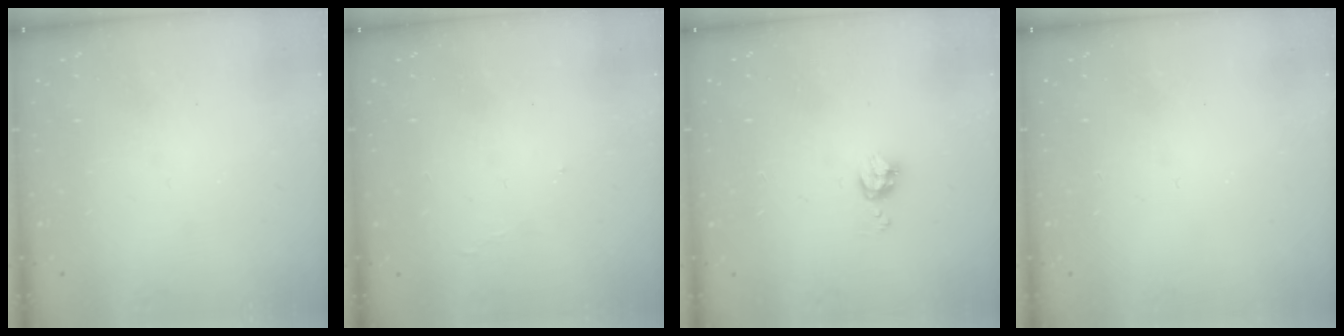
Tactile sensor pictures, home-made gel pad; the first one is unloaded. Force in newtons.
{"total": 3.7, "press": 3.7, "slide": 0.4}
{"total": 6.1, "press": 6.1, "slide": 0.6}
{"total": 0.0}